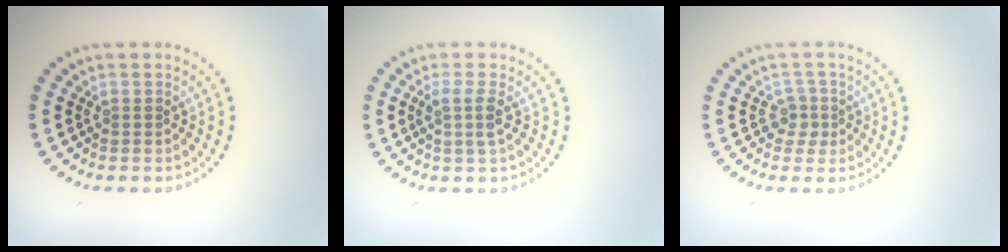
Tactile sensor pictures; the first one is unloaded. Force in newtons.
{"total": 2.0, "press": 1.6, "slide": 1.2}
{"total": 1.8, "press": 1.4, "slide": 1.2}